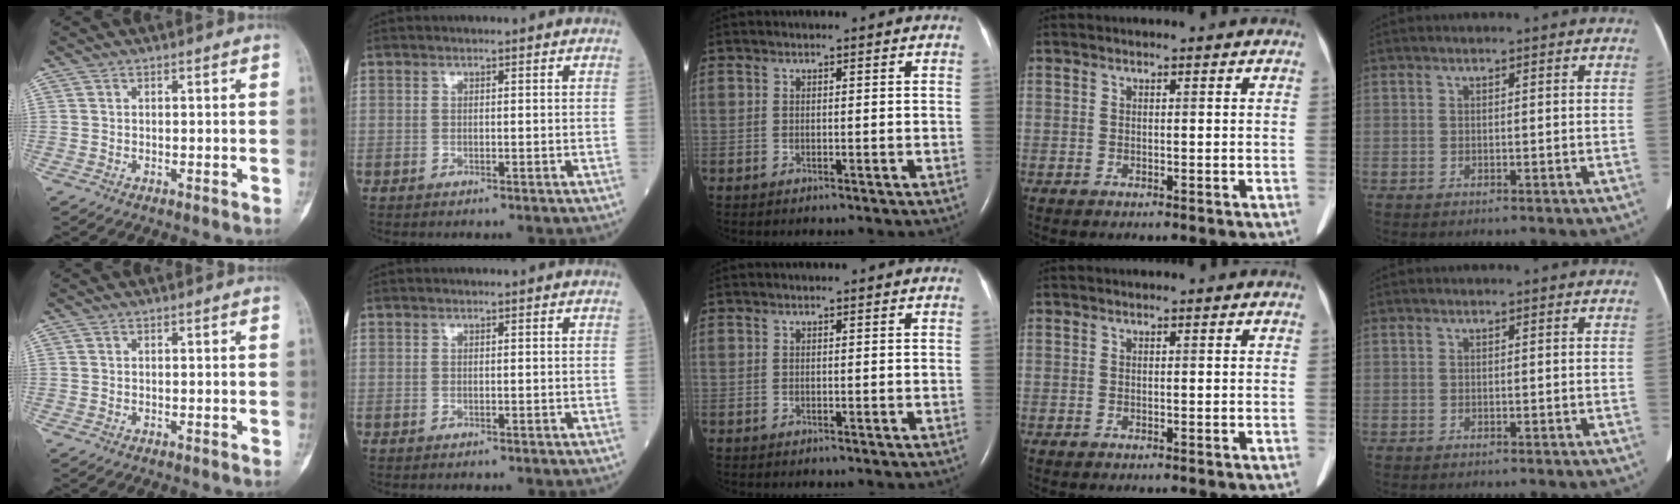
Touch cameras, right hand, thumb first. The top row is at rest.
{}